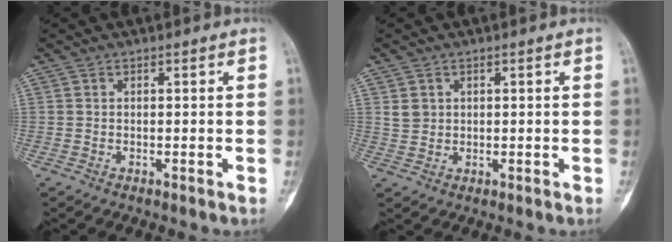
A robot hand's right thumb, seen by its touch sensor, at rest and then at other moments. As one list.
[{"total": 2.5, "force": [0.9, 2.1, 0.9], "torque": [-0.010, -0.003, 0.023]}]